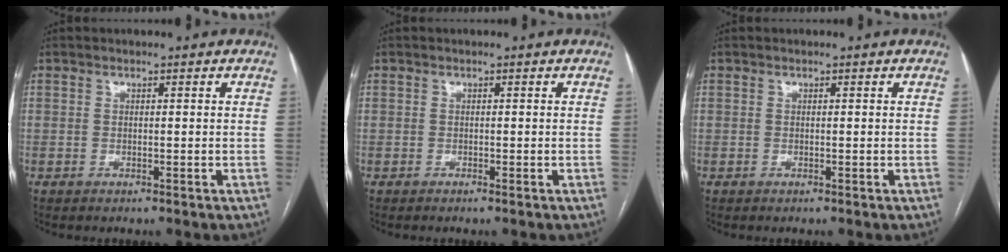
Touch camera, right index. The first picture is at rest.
{"total": 0.0}
{"total": 0.0}